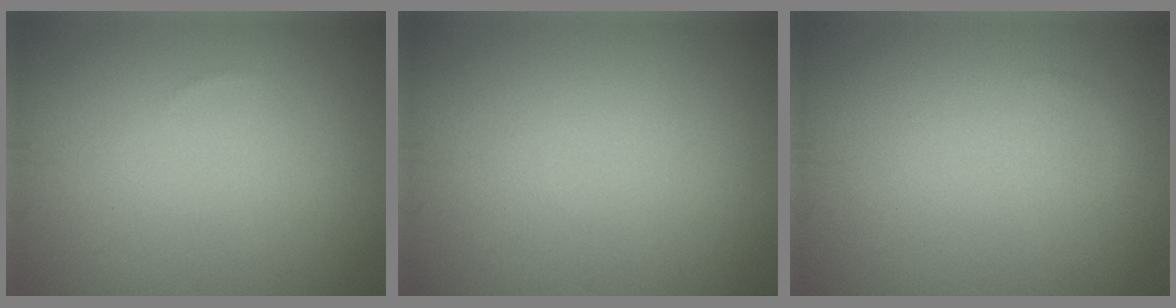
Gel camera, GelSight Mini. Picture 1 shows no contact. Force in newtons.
{"total": 0.0}
{"total": 0.5, "press": 0.5, "slide": 0.0}